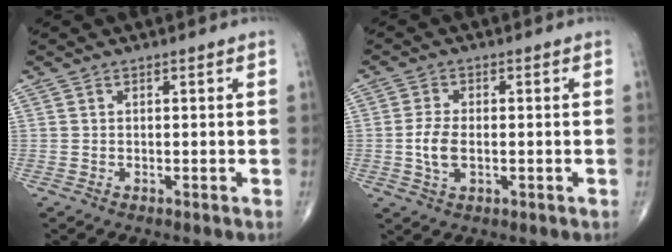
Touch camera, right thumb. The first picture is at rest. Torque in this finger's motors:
{"motor_torque": [-0.16, 0.29, 0.53, 0.04, 0.14]}